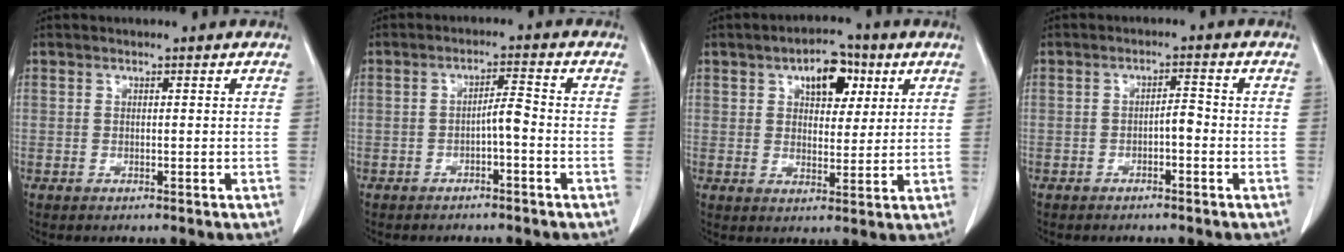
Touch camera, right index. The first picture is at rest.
{"total": 2.7, "force": [-1.0, 0.3, 2.5], "torque": [-0.039, 0.005, -0.018]}
{"total": 7.6, "force": [3.5, 4.0, 5.4], "torque": [-0.077, 0.015, 0.053]}
{"total": 2.0, "force": [-0.8, 0.5, 1.8], "torque": [-0.024, 0.004, -0.013]}